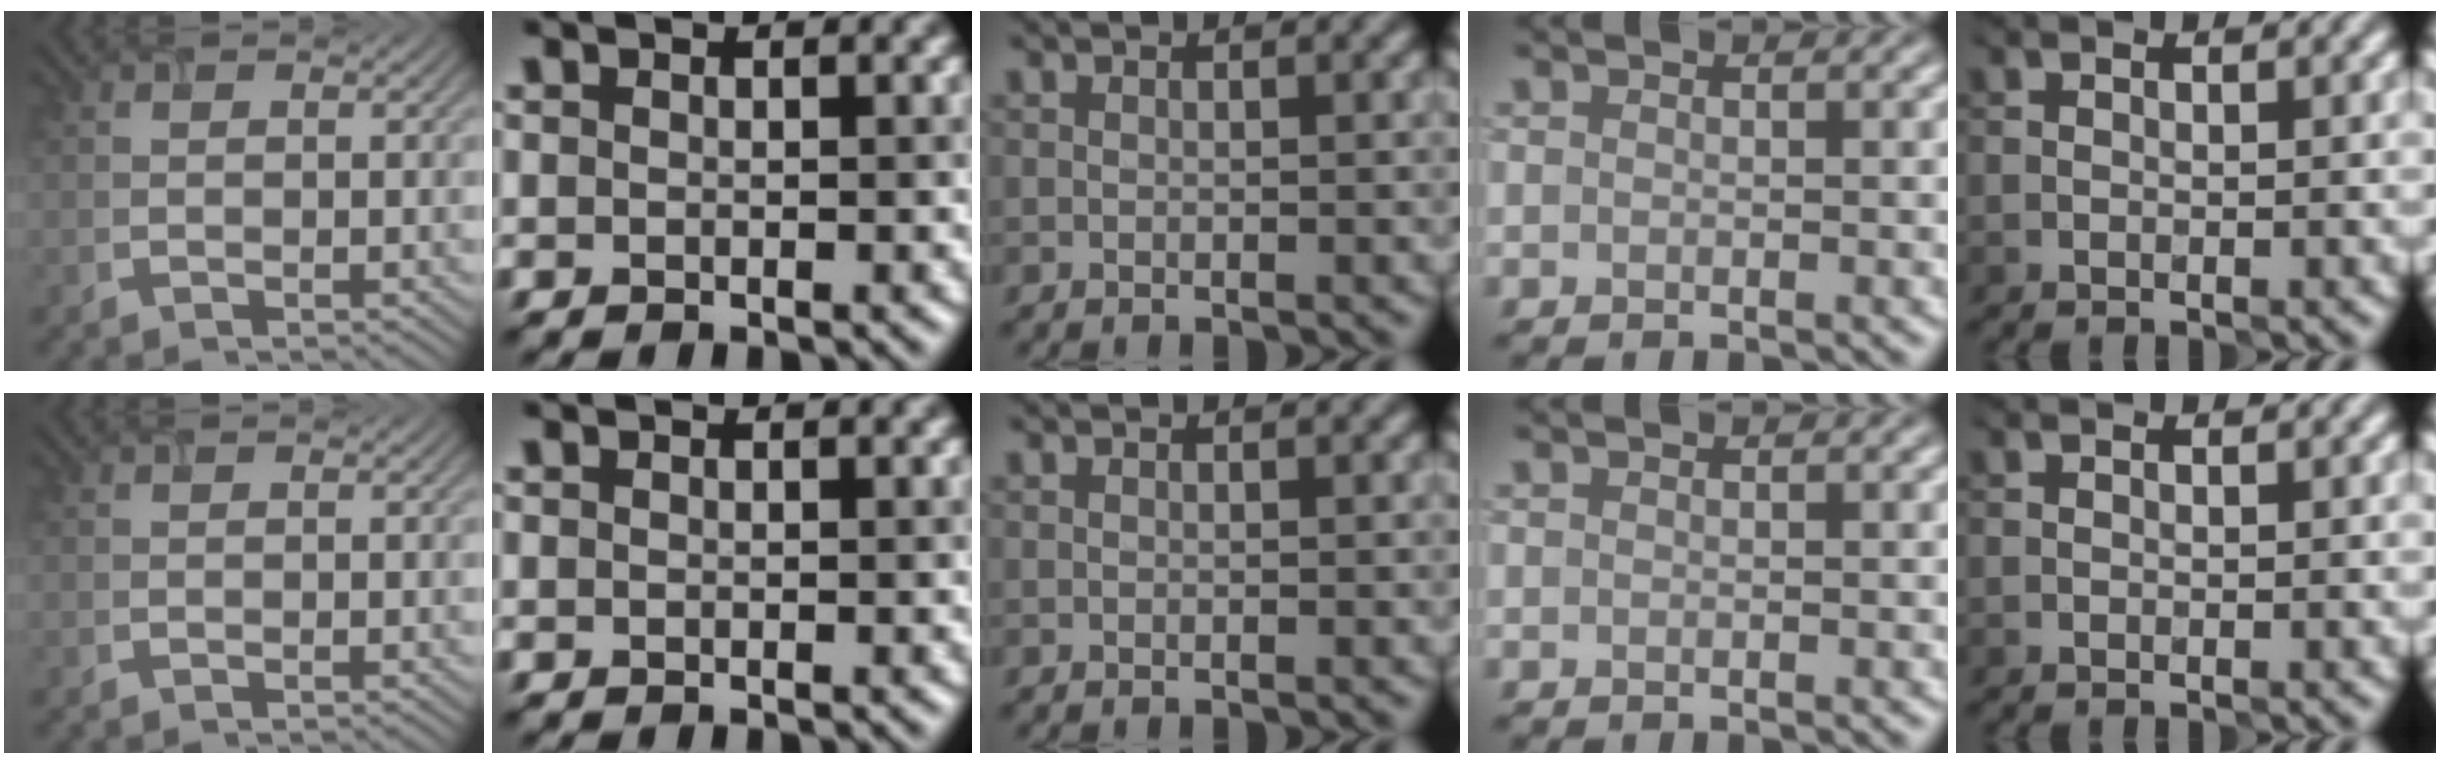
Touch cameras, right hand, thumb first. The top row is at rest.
{}